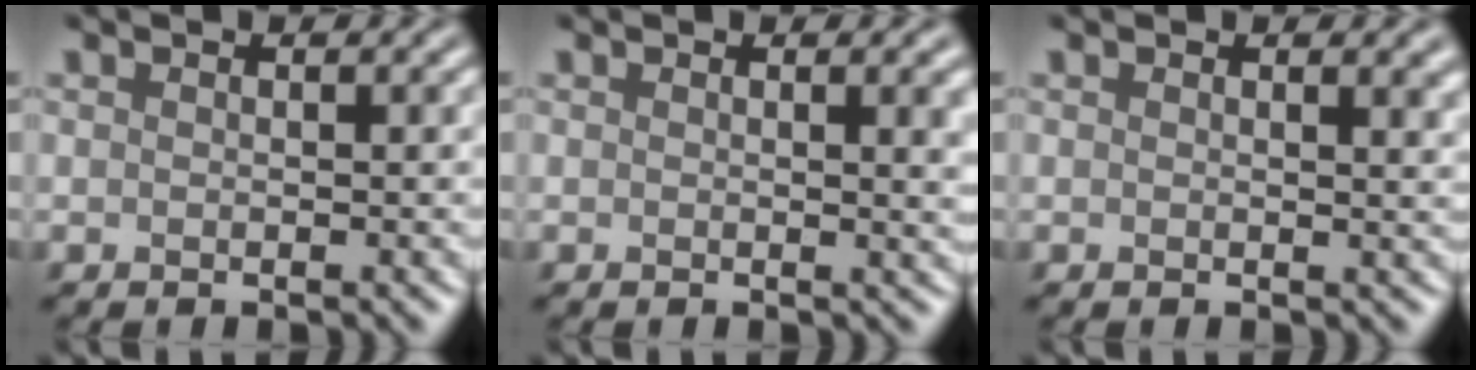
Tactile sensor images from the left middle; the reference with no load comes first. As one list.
[{"total": 2.2, "force": [0.6, 0.6, 2.1], "torque": [-0.019, -0.002, 0.008]}, {"total": 1.5, "force": [0.9, 0.5, 1.1], "torque": [-0.009, -0.002, 0.016]}]